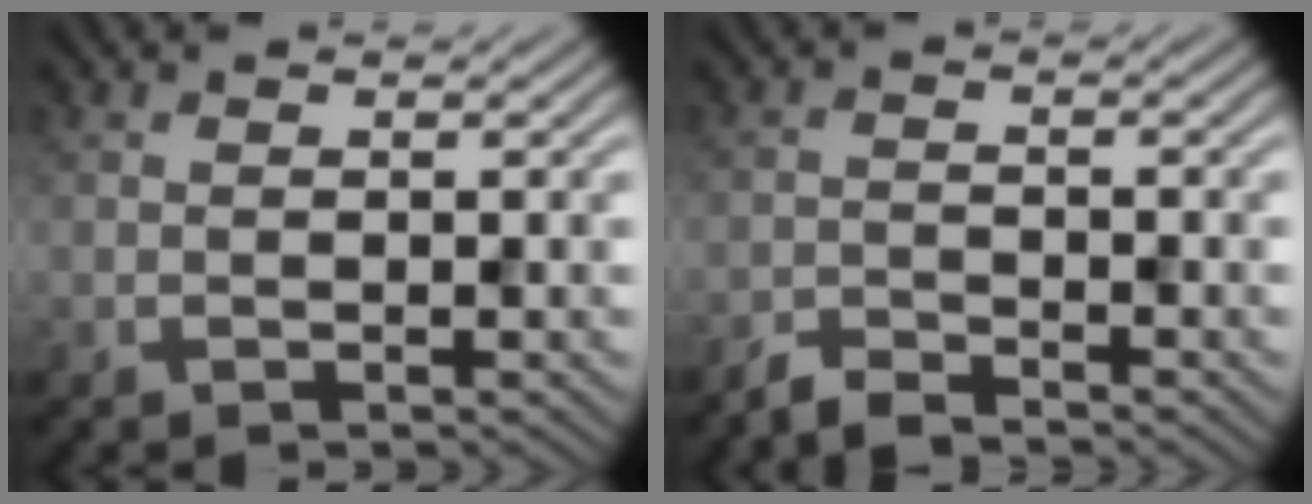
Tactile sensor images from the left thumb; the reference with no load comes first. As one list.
[{"total": 2.8, "force": [-2.7, 0.1, 0.7], "torque": [-0.014, -0.003, -0.058]}]